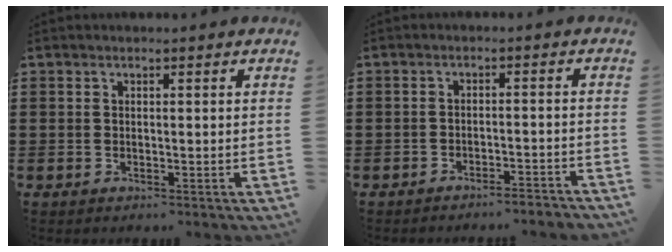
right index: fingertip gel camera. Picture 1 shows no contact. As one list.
[{"total": 2.6, "force": [-2.6, -0.1, 0.3], "torque": [-0.009, 0.000, -0.055]}]